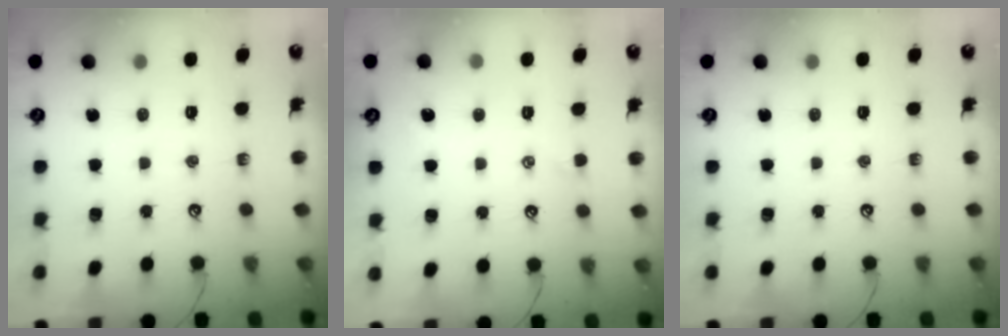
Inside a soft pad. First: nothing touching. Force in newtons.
{"total": 2.7, "press": 2.6, "slide": 0.3}
{"total": 0.0}